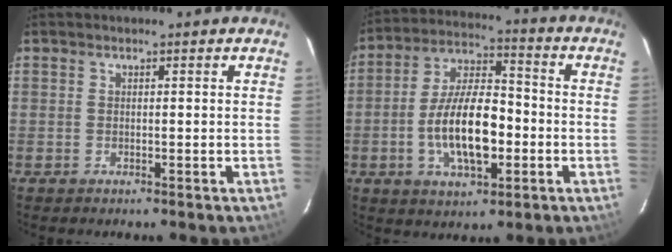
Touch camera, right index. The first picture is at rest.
{"total": 14.2, "force": [-3.3, 6.1, 12.4], "torque": [-0.240, 0.009, -0.057]}